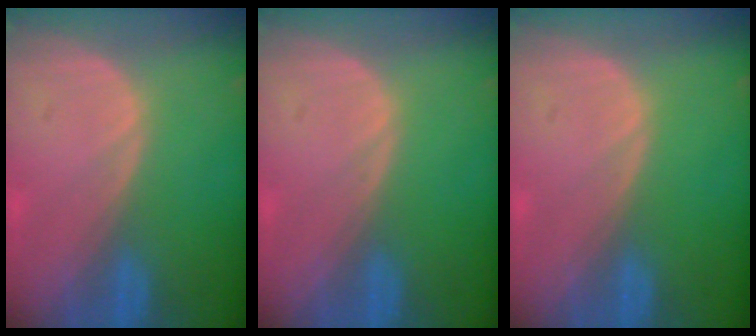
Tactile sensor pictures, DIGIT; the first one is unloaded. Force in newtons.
{"total": 0.0}
{"total": 0.0}